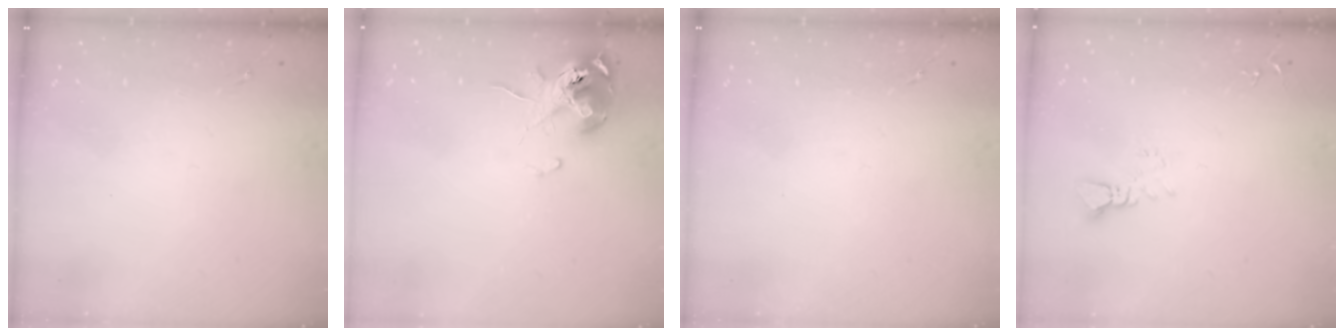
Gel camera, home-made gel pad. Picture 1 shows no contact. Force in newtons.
{"total": 10.8, "press": 10.7, "slide": 1.2}
{"total": 0.0}
{"total": 3.1, "press": 3.1, "slide": 0.1}